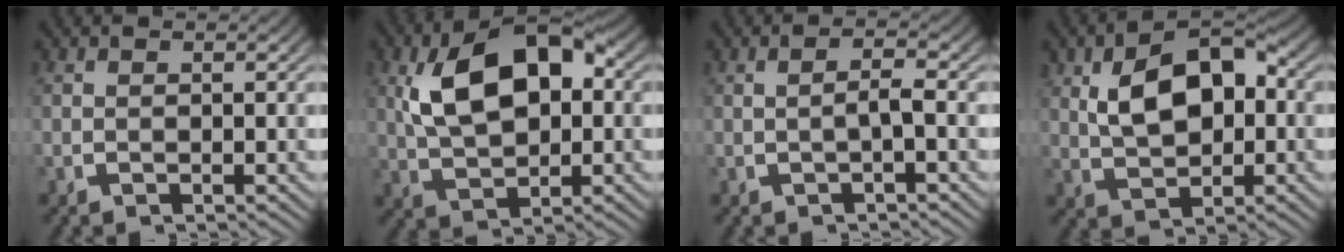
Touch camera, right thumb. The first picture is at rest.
{"total": 10.8, "force": [1.4, 6.6, 8.5], "torque": [-0.165, -0.022, 0.046]}
{"total": 1.7, "force": [-0.4, 0.2, 1.6], "torque": [-0.036, 0.001, -0.001]}
{"total": 8.6, "force": [1.0, 5.4, 6.6], "torque": [-0.118, -0.022, 0.038]}